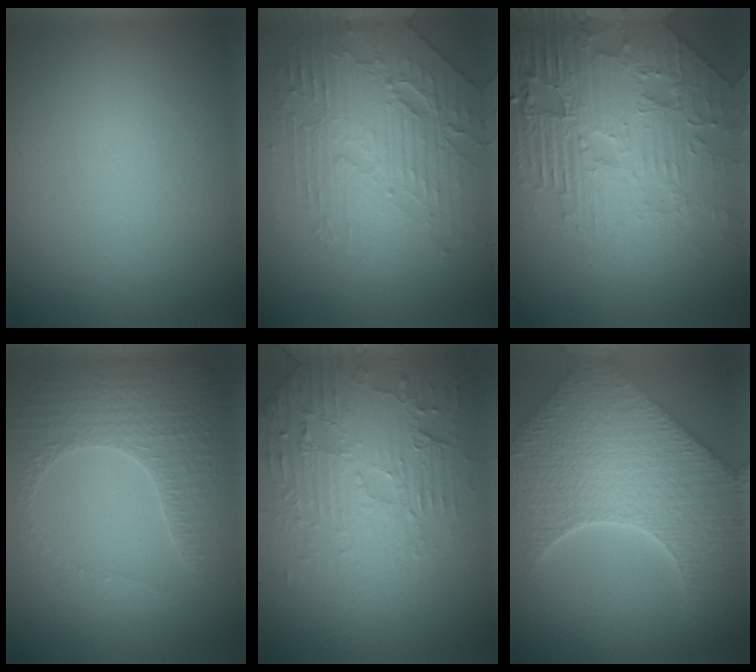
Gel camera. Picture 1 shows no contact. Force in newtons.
{"total": 5.6, "press": 4.4, "slide": 3.4}
{"total": 8.7, "press": 6.2, "slide": 6.1}
{"total": 3.3, "press": 3.1, "slide": 1.0}
{"total": 5.9, "press": 3.7, "slide": 4.6}
{"total": 9.7, "press": 7.0, "slide": 6.7}